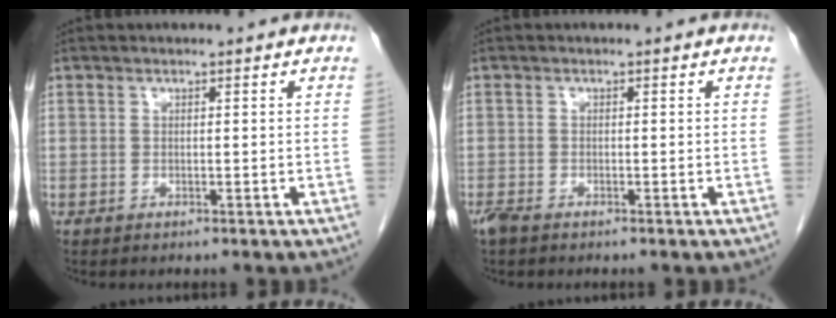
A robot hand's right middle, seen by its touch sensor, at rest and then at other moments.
{"total": 1.7, "force": [-1.3, 0.5, 0.9], "torque": [-0.026, -0.005, -0.024]}